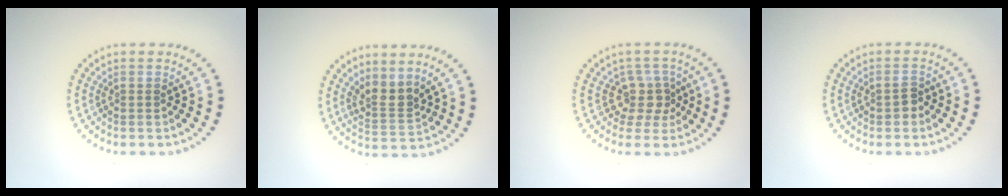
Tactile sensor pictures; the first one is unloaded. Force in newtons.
{"total": 2.6, "press": 1.9, "slide": 1.8}
{"total": 2.8, "press": 2.1, "slide": 1.8}
{"total": 1.2, "press": 1.2, "slide": 0.2}